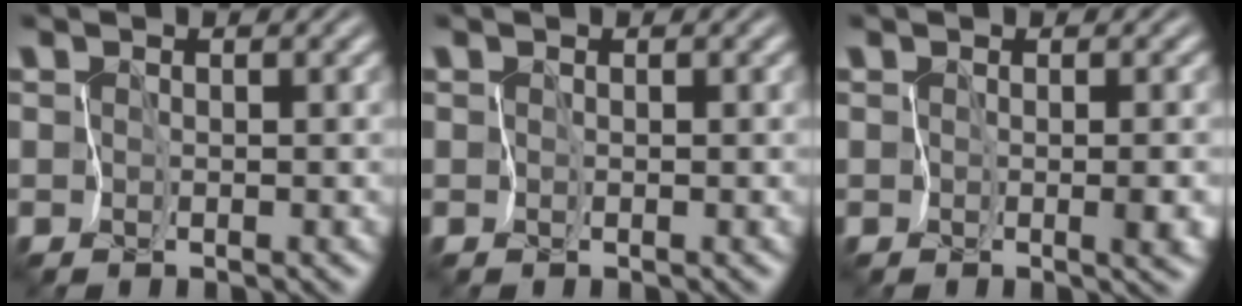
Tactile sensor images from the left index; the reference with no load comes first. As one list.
[{"total": 0.0}, {"total": 2.5, "force": [-0.6, 1.0, 2.2], "torque": [-0.023, -0.011, -0.002]}]